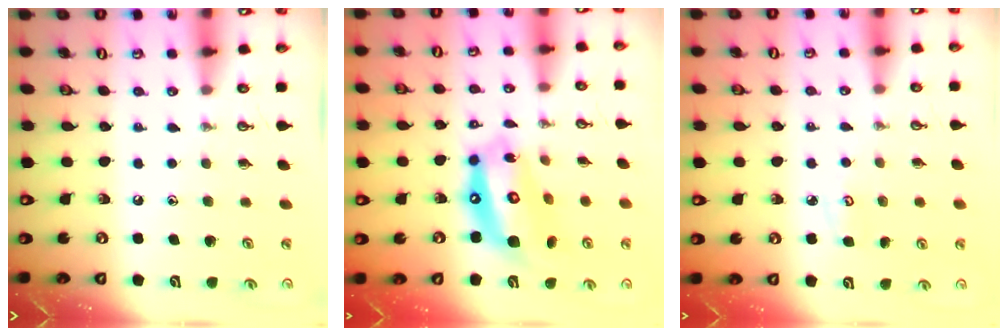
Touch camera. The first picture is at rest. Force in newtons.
{"total": 15.0, "press": 14.9, "slide": 1.6}
{"total": 3.4, "press": 3.4, "slide": 0.3}